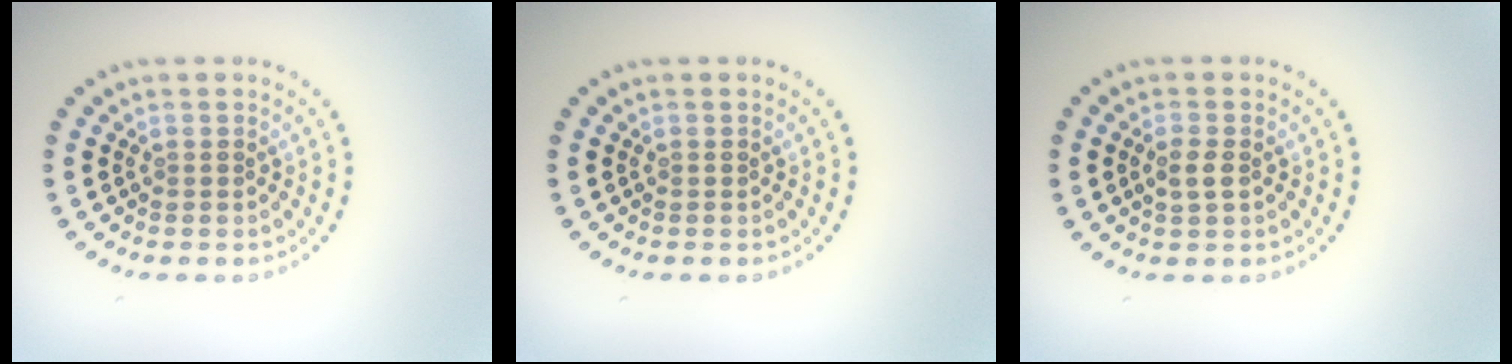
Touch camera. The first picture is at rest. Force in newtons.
{"total": 0.0}
{"total": 1.6, "press": 1.5, "slide": 0.4}